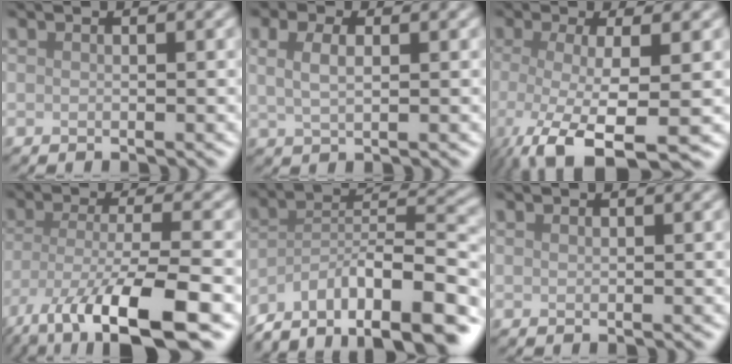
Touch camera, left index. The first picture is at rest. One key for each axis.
{"total": 2.5, "fx": 0.9, "fy": 1.2, "fz": 2.0, "tx": -0.040, "ty": 0.006, "tz": 0.012}
{"total": 8.3, "fx": -3.6, "fy": 2.2, "fz": 7.2, "tx": -0.116, "ty": -0.022, "tz": -0.066}
{"total": 10.2, "fx": -5.6, "fy": 3.0, "fz": 8.0, "tx": -0.145, "ty": -0.022, "tz": -0.099}
{"total": 12.1, "fx": -8.7, "fy": 4.2, "fz": 7.3, "tx": -0.118, "ty": 0.017, "tz": -0.147}
{"total": 0.0}